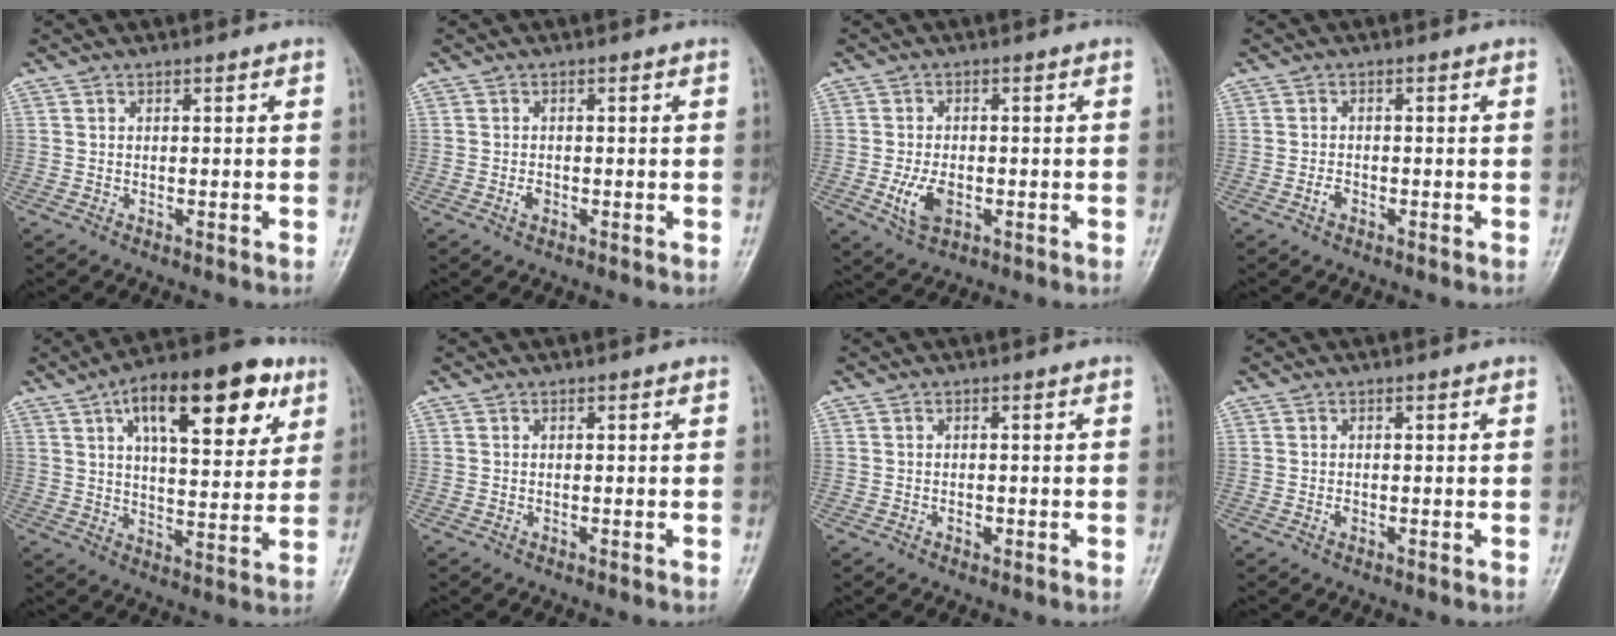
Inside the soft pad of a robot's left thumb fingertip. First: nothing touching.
{"total": 1.2, "force": [-0.3, 0.9, 0.7], "torque": [-0.010, 0.000, -0.004]}
{"total": 5.3, "force": [-1.3, 3.3, 4.0], "torque": [-0.078, -0.004, -0.019]}
{"total": 1.4, "force": [-0.6, 0.9, 0.8], "torque": [-0.014, 0.002, -0.014]}
{"total": 19.8, "force": [9.1, 8.5, 15.4], "torque": [-0.193, -0.014, 0.137]}
{"total": 0.0}
{"total": 0.8, "force": [-0.2, 0.6, 0.5], "torque": [-0.008, -0.001, -0.003]}
{"total": 0.7, "force": [0.0, 0.5, 0.4], "torque": [-0.004, 0.000, 0.000]}